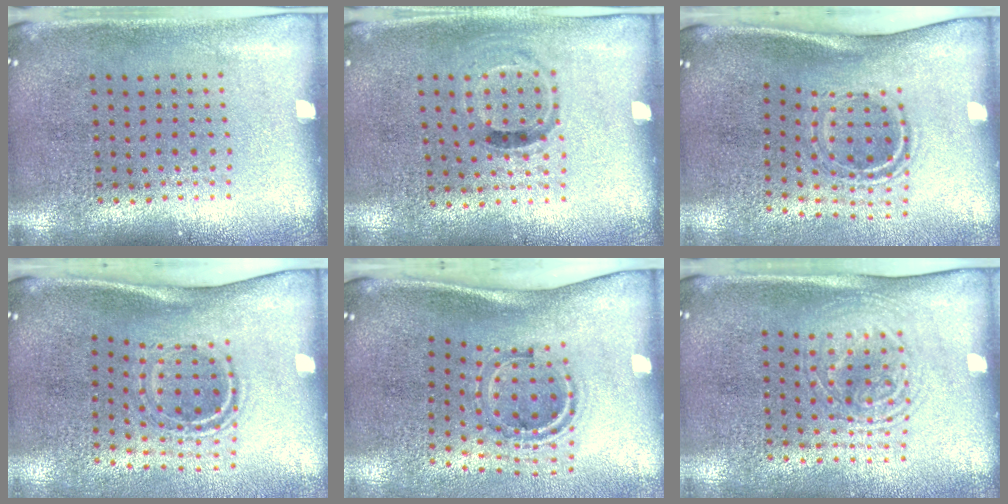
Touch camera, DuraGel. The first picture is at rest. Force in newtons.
{"total": 0.8, "press": 0.6, "slide": 0.6}
{"total": 2.0, "press": 1.2, "slide": 1.6}
{"total": 2.0, "press": 1.2, "slide": 1.6}
{"total": 1.6, "press": 1.1, "slide": 1.1}
{"total": 1.7, "press": 1.4, "slide": 1.1}